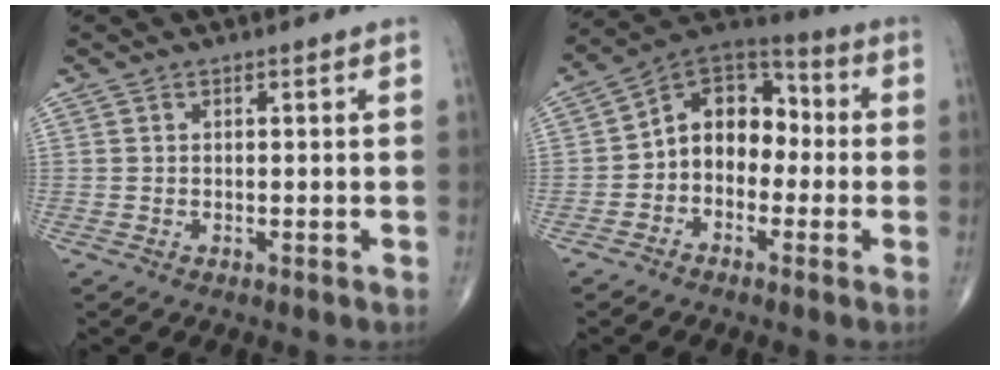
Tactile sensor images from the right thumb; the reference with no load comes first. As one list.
[{"total": 11.6, "force": [-1.2, 8.6, 7.7], "torque": [-0.079, 0.048, -0.041]}]